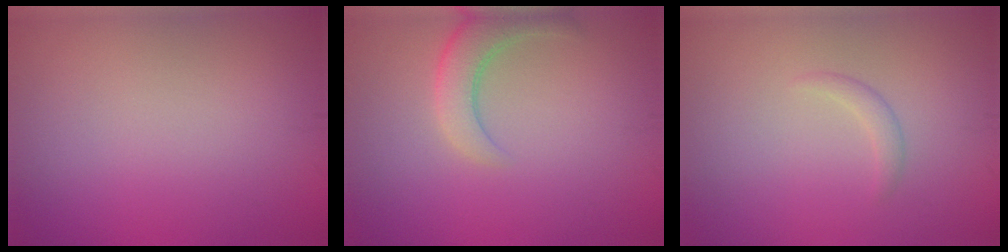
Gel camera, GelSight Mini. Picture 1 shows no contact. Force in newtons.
{"total": 3.4, "press": 3.4, "slide": 0.3}
{"total": 0.9, "press": 0.9, "slide": 0.0}